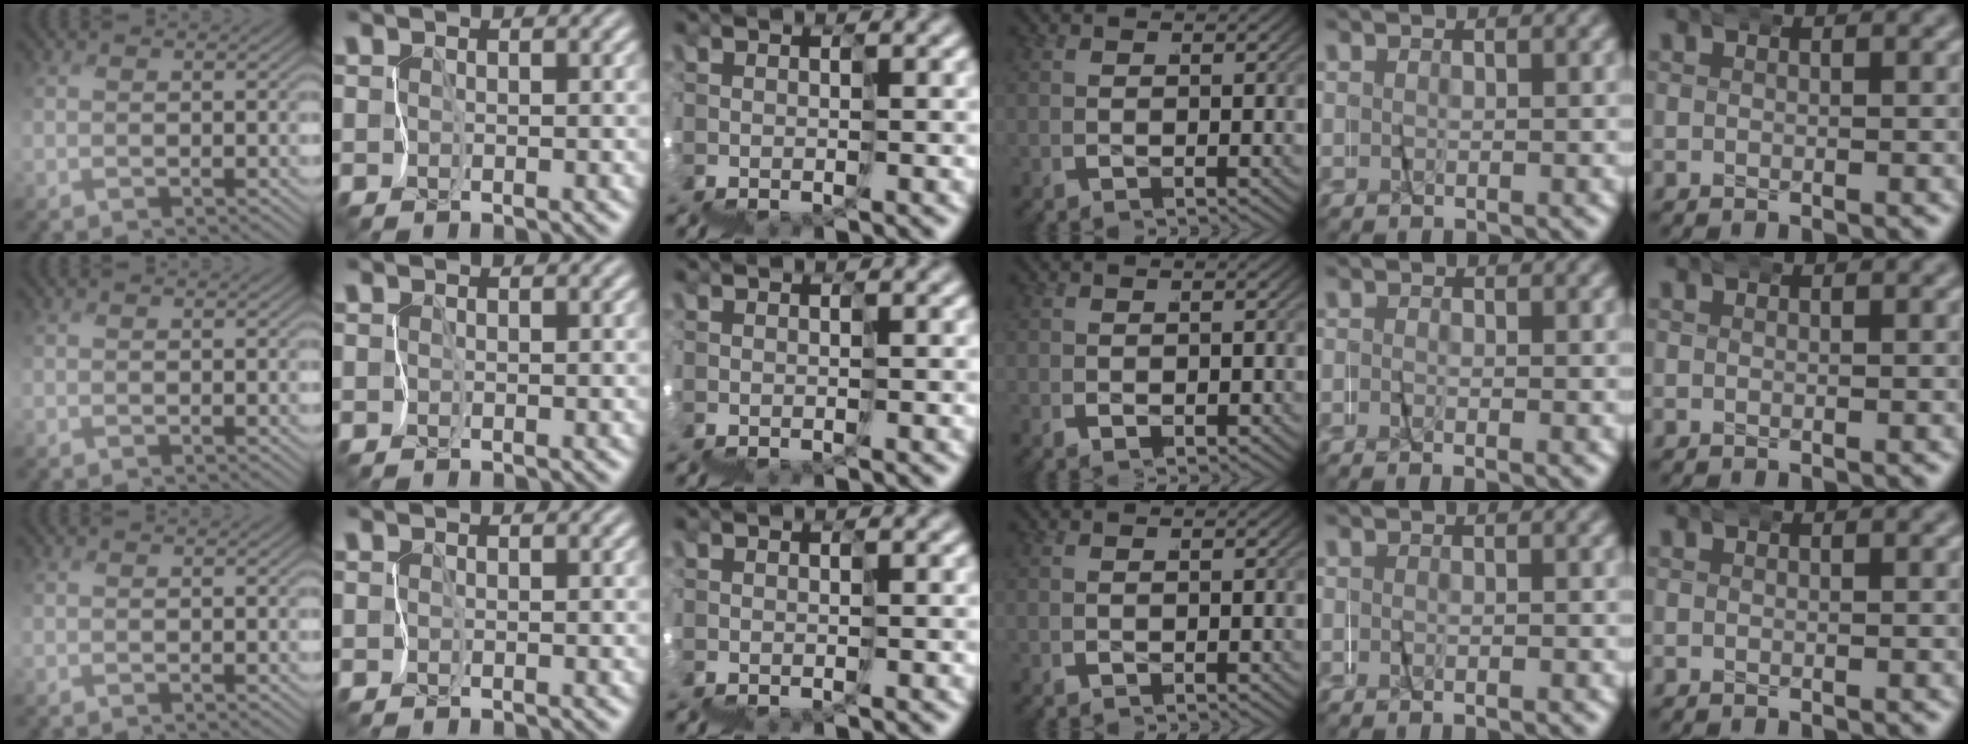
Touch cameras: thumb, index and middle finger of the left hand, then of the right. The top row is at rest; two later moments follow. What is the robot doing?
{"motion": "wrap", "object": "netting"}